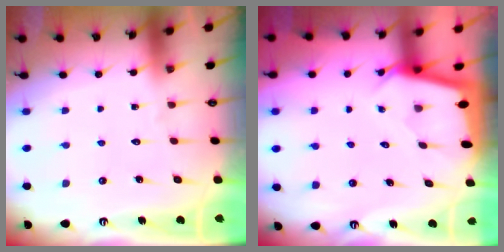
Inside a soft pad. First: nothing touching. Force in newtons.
{"total": 2.3, "press": 2.3, "slide": 0.1}